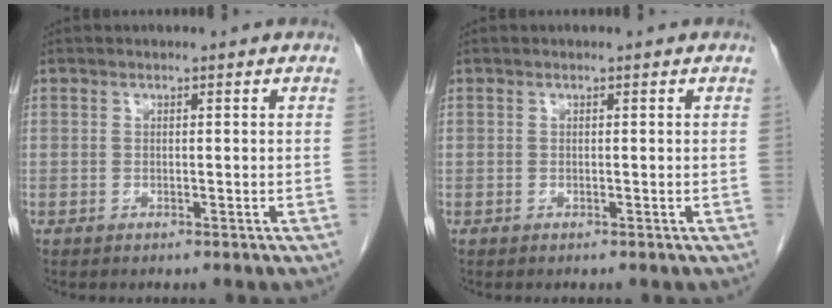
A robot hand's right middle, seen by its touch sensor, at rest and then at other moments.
{"total": 0.0}